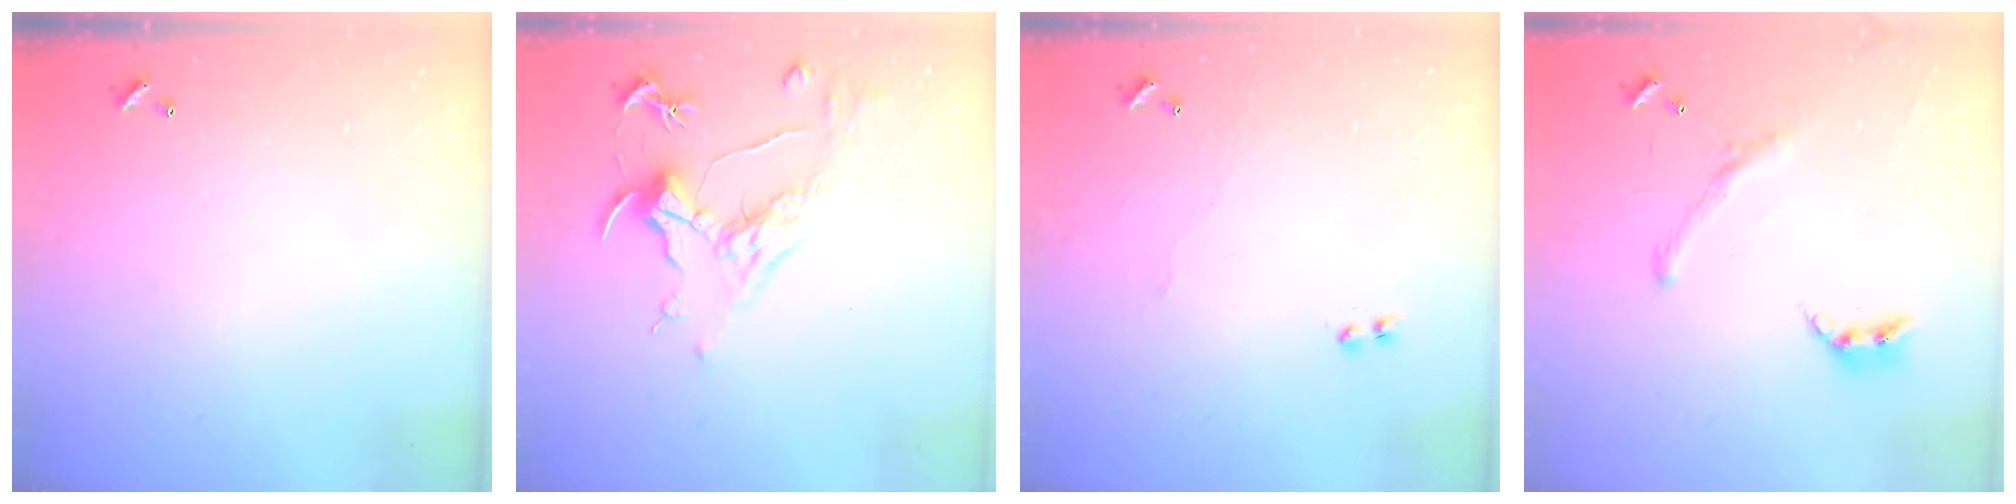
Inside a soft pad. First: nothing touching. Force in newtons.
{"total": 1.6, "press": 1.4, "slide": 0.9}
{"total": 2.6, "press": 2.5, "slide": 0.5}
{"total": 1.8, "press": 1.2, "slide": 1.3}